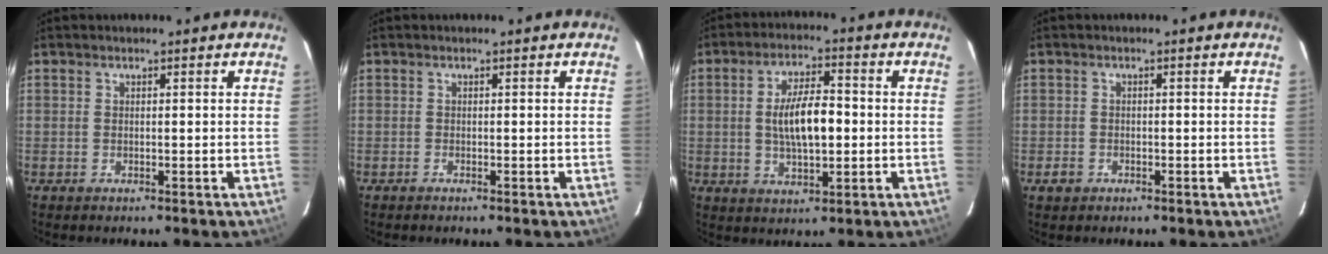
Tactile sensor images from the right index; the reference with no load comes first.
{"total": 0.0}
{"total": 9.4, "force": [-0.3, 3.7, 8.7], "torque": [-0.162, 0.005, 0.000]}
{"total": 2.1, "force": [-1.0, 1.8, 0.4], "torque": [-0.010, 0.004, -0.013]}